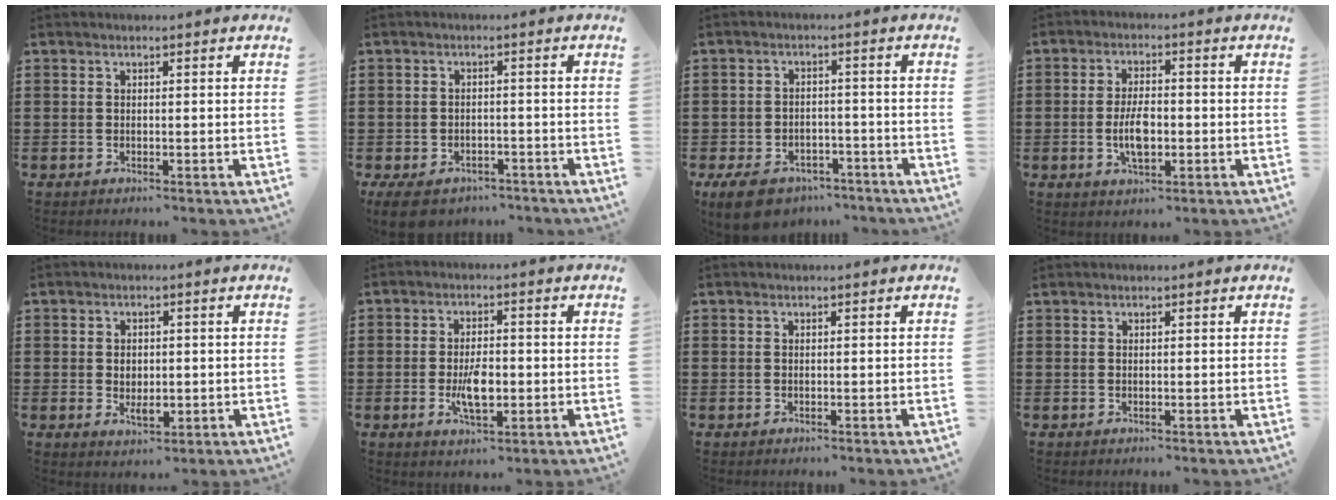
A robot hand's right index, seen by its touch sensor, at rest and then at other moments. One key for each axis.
{"total": 3.8, "fx": -3.5, "fy": 1.1, "fz": 0.8, "tx": -0.029, "ty": 0.001, "tz": -0.075}
{"total": 5.3, "fx": -4.6, "fy": 1.9, "fz": 1.7, "tx": -0.041, "ty": 0.009, "tz": -0.090}
{"total": 5.6, "fx": -0.9, "fy": 2.4, "fz": 5.0, "tx": -0.094, "ty": -0.001, "tz": -0.021}
{"total": 2.7, "fx": -0.1, "fy": 1.7, "fz": 2.1, "tx": -0.041, "ty": 0.004, "tz": -0.003}
{"total": 5.5, "fx": -1.0, "fy": 2.3, "fz": 4.9, "tx": -0.097, "ty": -0.001, "tz": -0.019}
{"total": 0.0}
{"total": 0.0}